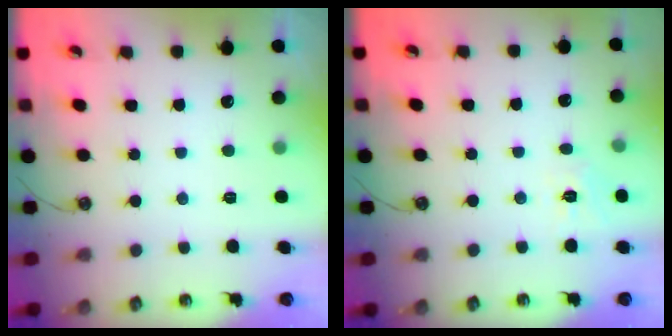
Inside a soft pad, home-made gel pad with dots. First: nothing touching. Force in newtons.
{"total": 5.7, "press": 5.7, "slide": 0.5}